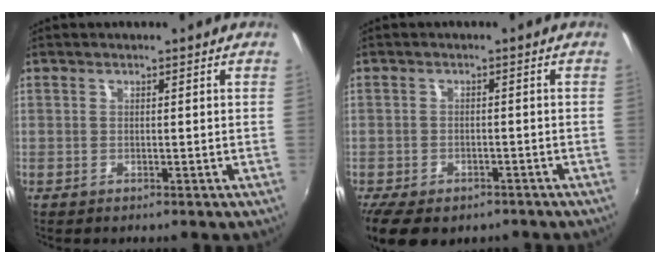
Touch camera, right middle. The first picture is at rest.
{"total": 9.1, "force": [-6.1, 4.8, 4.7], "torque": [-0.108, -0.024, -0.095]}